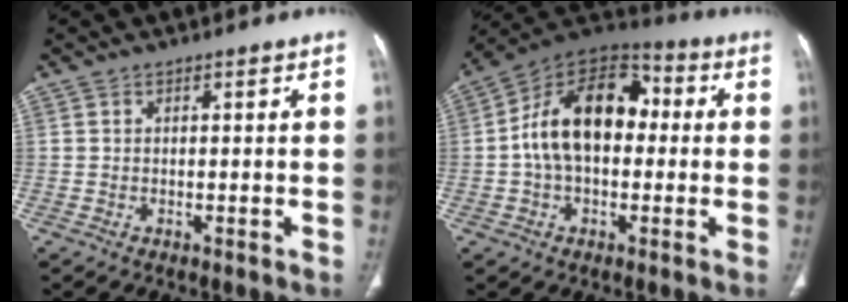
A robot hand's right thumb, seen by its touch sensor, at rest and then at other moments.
{"total": 17.6, "force": [0.9, 11.2, 13.5], "torque": [-0.206, 0.043, 0.005]}